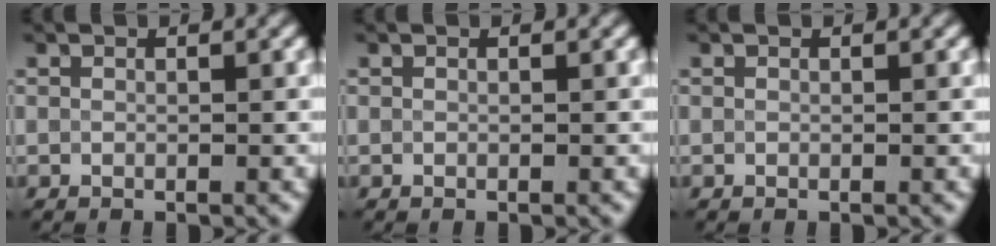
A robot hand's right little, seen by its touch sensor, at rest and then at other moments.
{"total": 0.0}
{"total": 0.0}